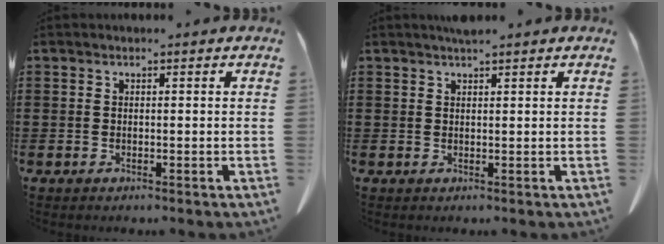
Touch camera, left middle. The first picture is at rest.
{"total": 1.5, "force": [1.2, 0.1, 0.8], "torque": [-0.017, 0.000, 0.023]}